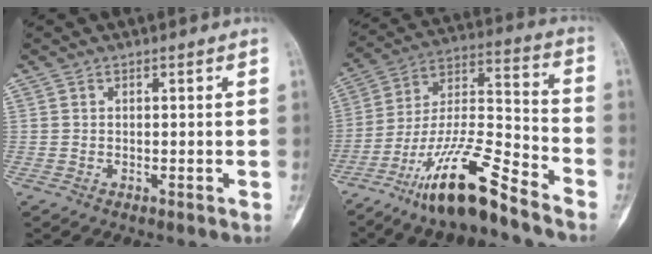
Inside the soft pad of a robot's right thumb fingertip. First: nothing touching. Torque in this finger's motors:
{"motor_torque": [2.90, 1.00, 1.23, -1.55, 0.43]}